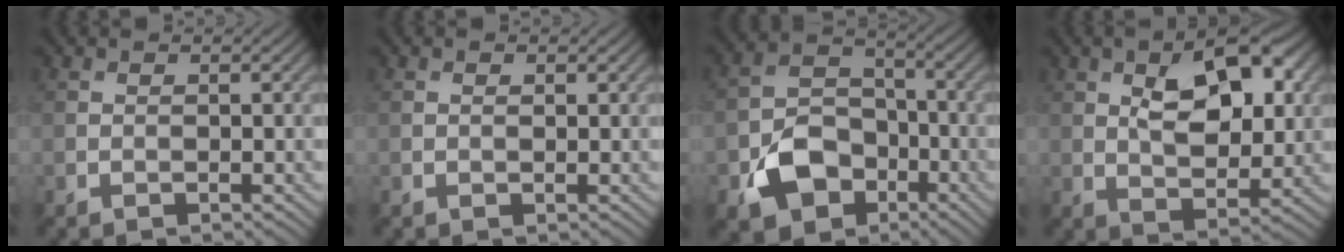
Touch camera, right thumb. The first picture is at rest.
{"total": 0.6, "force": [0.2, 0.3, 0.5], "torque": [-0.009, -0.001, 0.002]}
{"total": 8.8, "force": [-4.2, 6.2, 4.5], "torque": [-0.093, -0.012, -0.085]}
{"total": 10.3, "force": [3.2, 5.3, 8.3], "torque": [-0.133, 0.004, 0.047]}